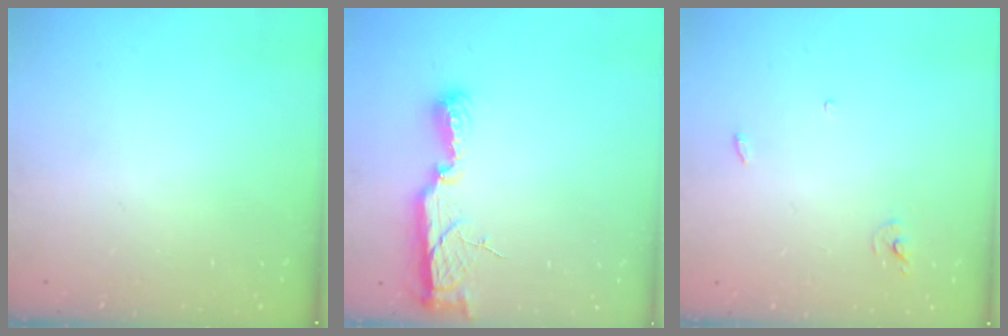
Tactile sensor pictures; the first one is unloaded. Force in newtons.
{"total": 9.5, "press": 9.2, "slide": 2.7}
{"total": 2.4, "press": 2.4, "slide": 0.1}